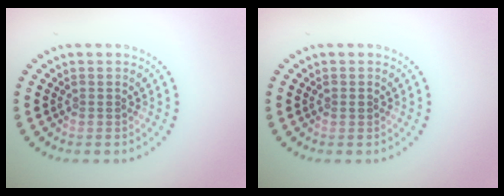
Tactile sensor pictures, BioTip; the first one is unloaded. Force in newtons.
{"total": 0.6, "press": 0.6, "slide": 0.2}